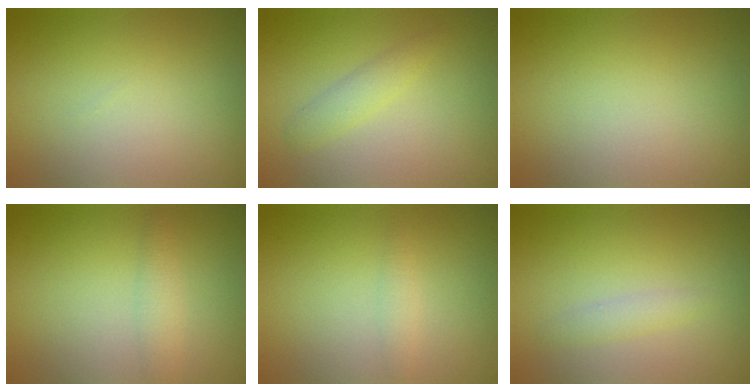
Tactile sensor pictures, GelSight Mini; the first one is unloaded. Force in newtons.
{"total": 1.6, "press": 1.6, "slide": 0.1}
{"total": 0.0}
{"total": 1.7, "press": 1.7, "slide": 0.1}
{"total": 1.0, "press": 1.0, "slide": 0.0}
{"total": 1.2, "press": 1.2, "slide": 0.0}